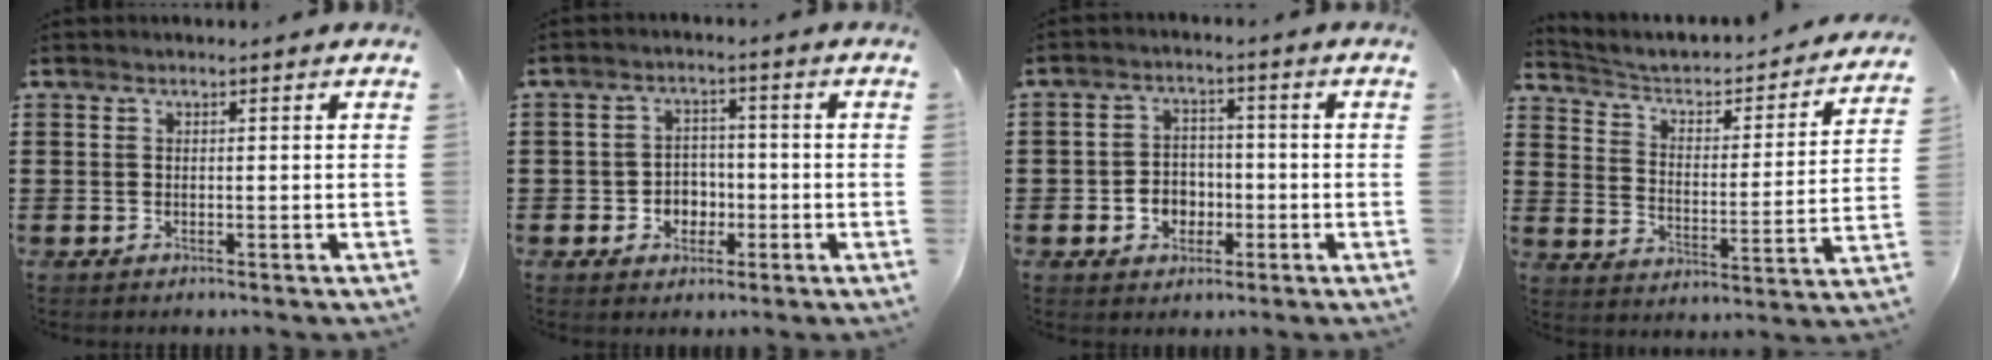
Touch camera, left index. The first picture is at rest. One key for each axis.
{"total": 3.5, "fx": -1.2, "fy": 3.0, "fz": 1.2, "tx": -0.033, "ty": 0.004, "tz": -0.028}
{"total": 4.1, "fx": -1.4, "fy": 3.4, "fz": 1.7, "tx": -0.032, "ty": 0.003, "tz": -0.032}
{"total": 2.8, "fx": 1.9, "fy": 1.5, "fz": 1.4, "tx": -0.043, "ty": -0.020, "tz": 0.021}